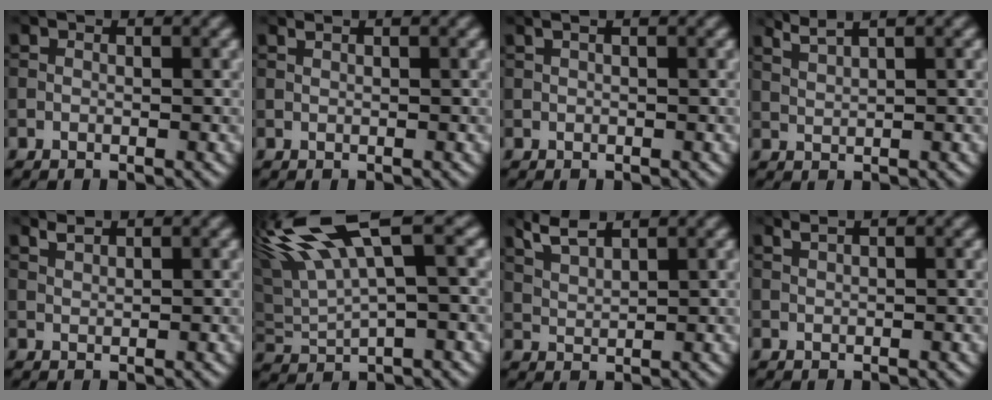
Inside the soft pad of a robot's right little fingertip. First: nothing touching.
{"total": 0.5, "force": [0.5, 0.1, 0.3], "torque": [-0.007, -0.001, 0.005]}
{"total": 2.0, "force": [1.0, 0.9, 1.4], "torque": [-0.014, 0.009, -0.004]}
{"total": 2.7, "force": [2.2, 0.5, 1.6], "torque": [-0.024, 0.006, 0.036]}
{"total": 0.9, "force": [0.9, 0.1, 0.3], "torque": [-0.008, -0.001, 0.019]}
{"total": 10.5, "force": [4.3, 2.9, 9.1], "torque": [-0.190, 0.027, 0.076]}
{"total": 2.7, "force": [2.2, 0.5, 1.6], "torque": [-0.034, 0.005, 0.049]}
{"total": 1.5, "force": [1.2, 0.4, 0.9], "torque": [-0.010, 0.000, 0.012]}